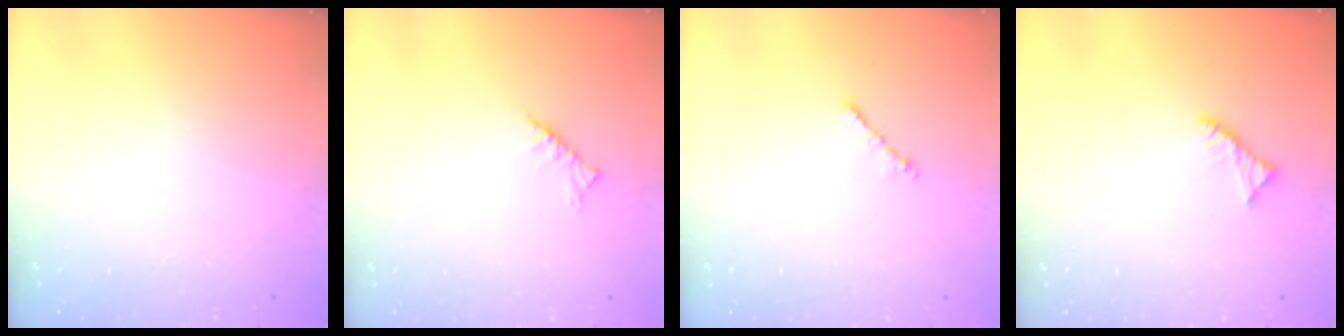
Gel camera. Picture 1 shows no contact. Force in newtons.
{"total": 4.5, "press": 4.5, "slide": 0.7}
{"total": 1.8, "press": 1.7, "slide": 0.6}
{"total": 2.9, "press": 2.9, "slide": 0.4}